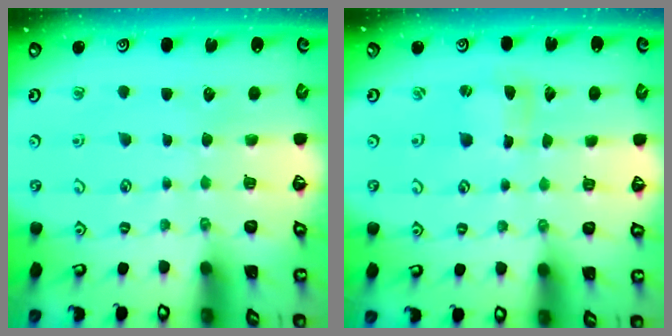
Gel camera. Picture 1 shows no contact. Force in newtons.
{"total": 1.3, "press": 1.3, "slide": 0.1}